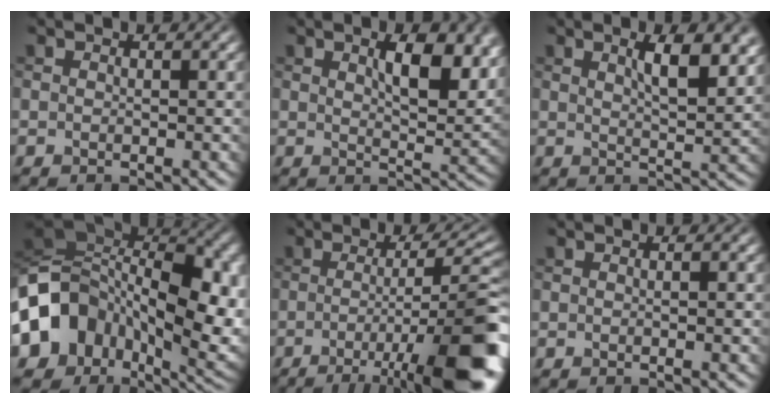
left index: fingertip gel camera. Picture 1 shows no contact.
{"total": 6.3, "force": [2.6, 2.5, 5.1], "torque": [-0.077, -0.005, 0.045]}
{"total": 5.2, "force": [2.3, 1.6, 4.3], "torque": [-0.061, -0.001, 0.038]}
{"total": 14.8, "force": [-0.3, 10.7, 10.2], "torque": [-0.204, 0.007, 0.001]}
{"total": 13.7, "force": [-5.1, 3.4, 12.3], "torque": [-0.162, -0.008, -0.077]}
{"total": 0.9, "force": [-0.1, 0.1, 0.9], "torque": [-0.011, 0.000, -0.001]}